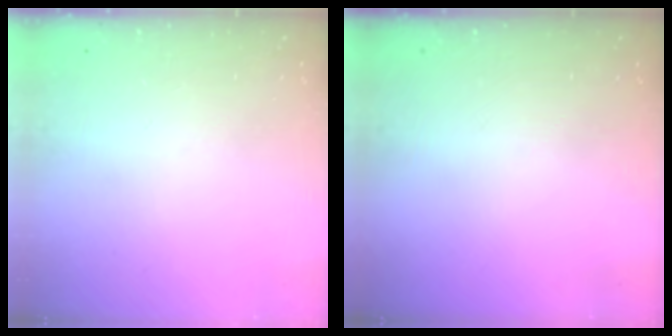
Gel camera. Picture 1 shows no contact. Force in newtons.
{"total": 0.0}